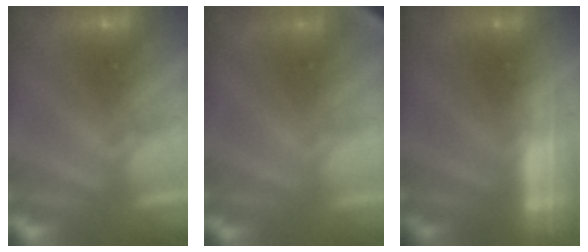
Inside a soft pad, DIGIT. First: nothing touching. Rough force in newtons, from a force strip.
{"total": 2.8}
{"total": 2.4}